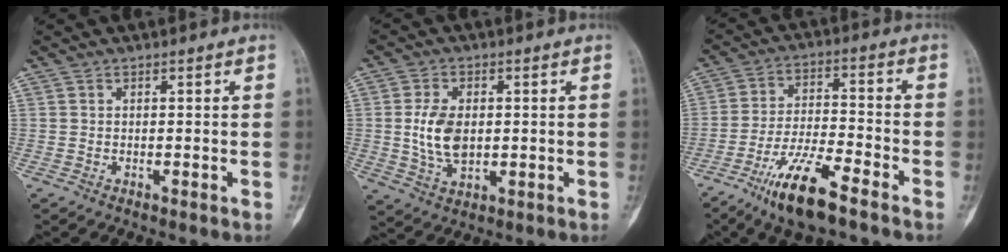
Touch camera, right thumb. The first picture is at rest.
{"total": 8.4, "force": [0.3, 5.2, 6.6], "torque": [-0.121, -0.005, 0.013]}
{"total": 12.5, "force": [-8.1, 2.9, 9.0], "torque": [-0.174, 0.038, -0.148]}